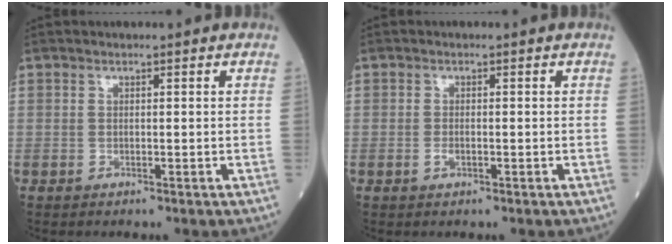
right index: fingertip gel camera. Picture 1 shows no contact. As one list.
[{"total": 1.0, "force": [-0.3, 0.5, 0.8], "torque": [-0.016, 0.000, -0.005]}]